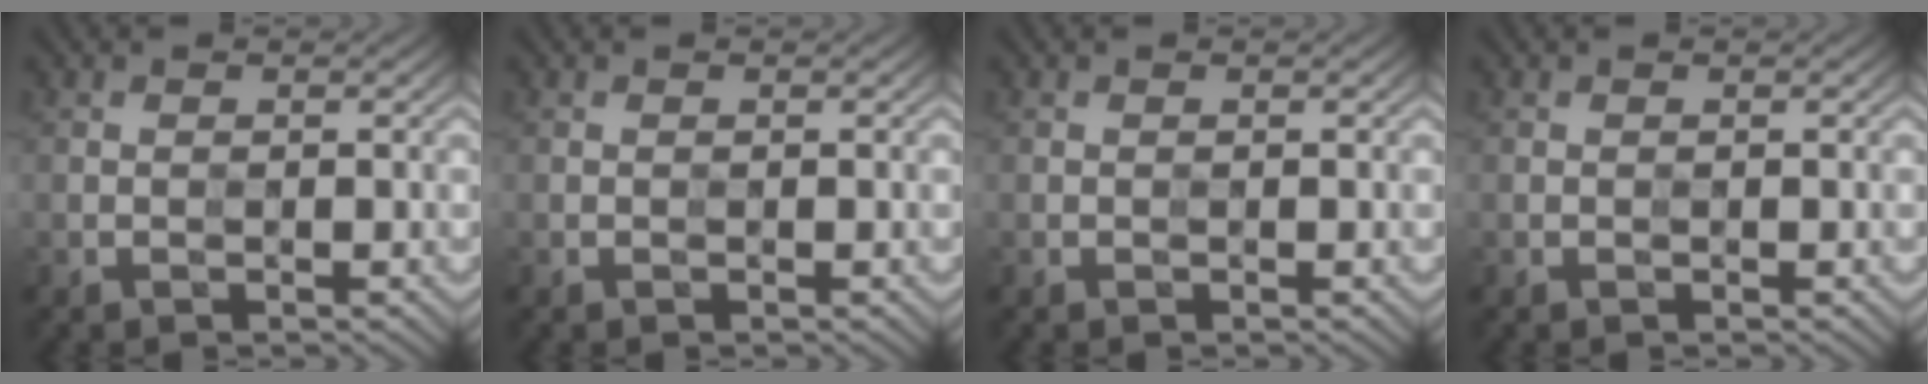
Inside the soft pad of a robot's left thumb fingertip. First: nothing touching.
{"total": 0.0}
{"total": 0.0}
{"total": 0.0}